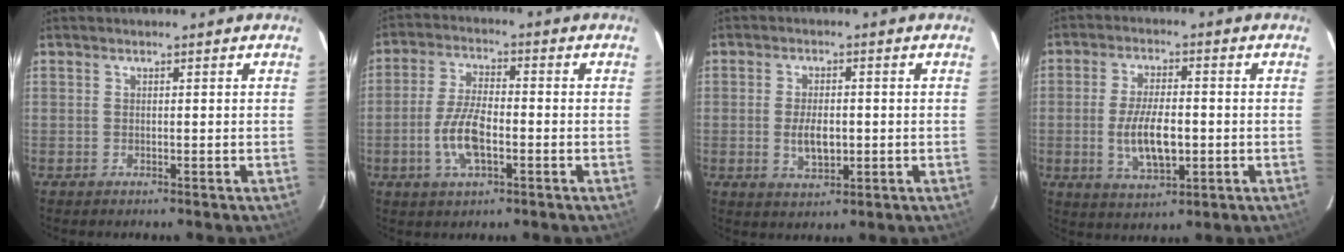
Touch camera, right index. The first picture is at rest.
{"total": 8.7, "force": [-2.6, 3.4, 7.5], "torque": [-0.158, 0.002, -0.050]}
{"total": 5.6, "force": [-0.8, 2.9, 4.8], "torque": [-0.090, -0.005, -0.009]}
{"total": 9.6, "force": [-1.6, 3.9, 8.6], "torque": [-0.166, -0.008, -0.024]}